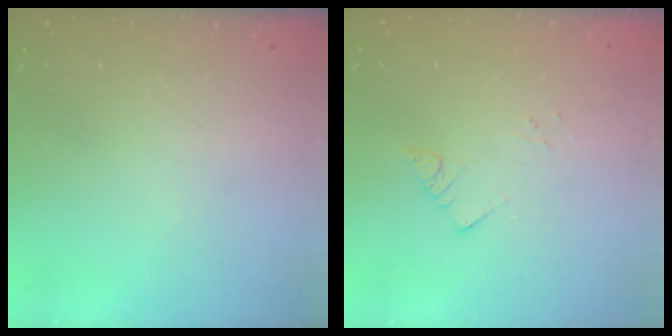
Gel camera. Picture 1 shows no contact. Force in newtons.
{"total": 3.3, "press": 3.3, "slide": 0.2}